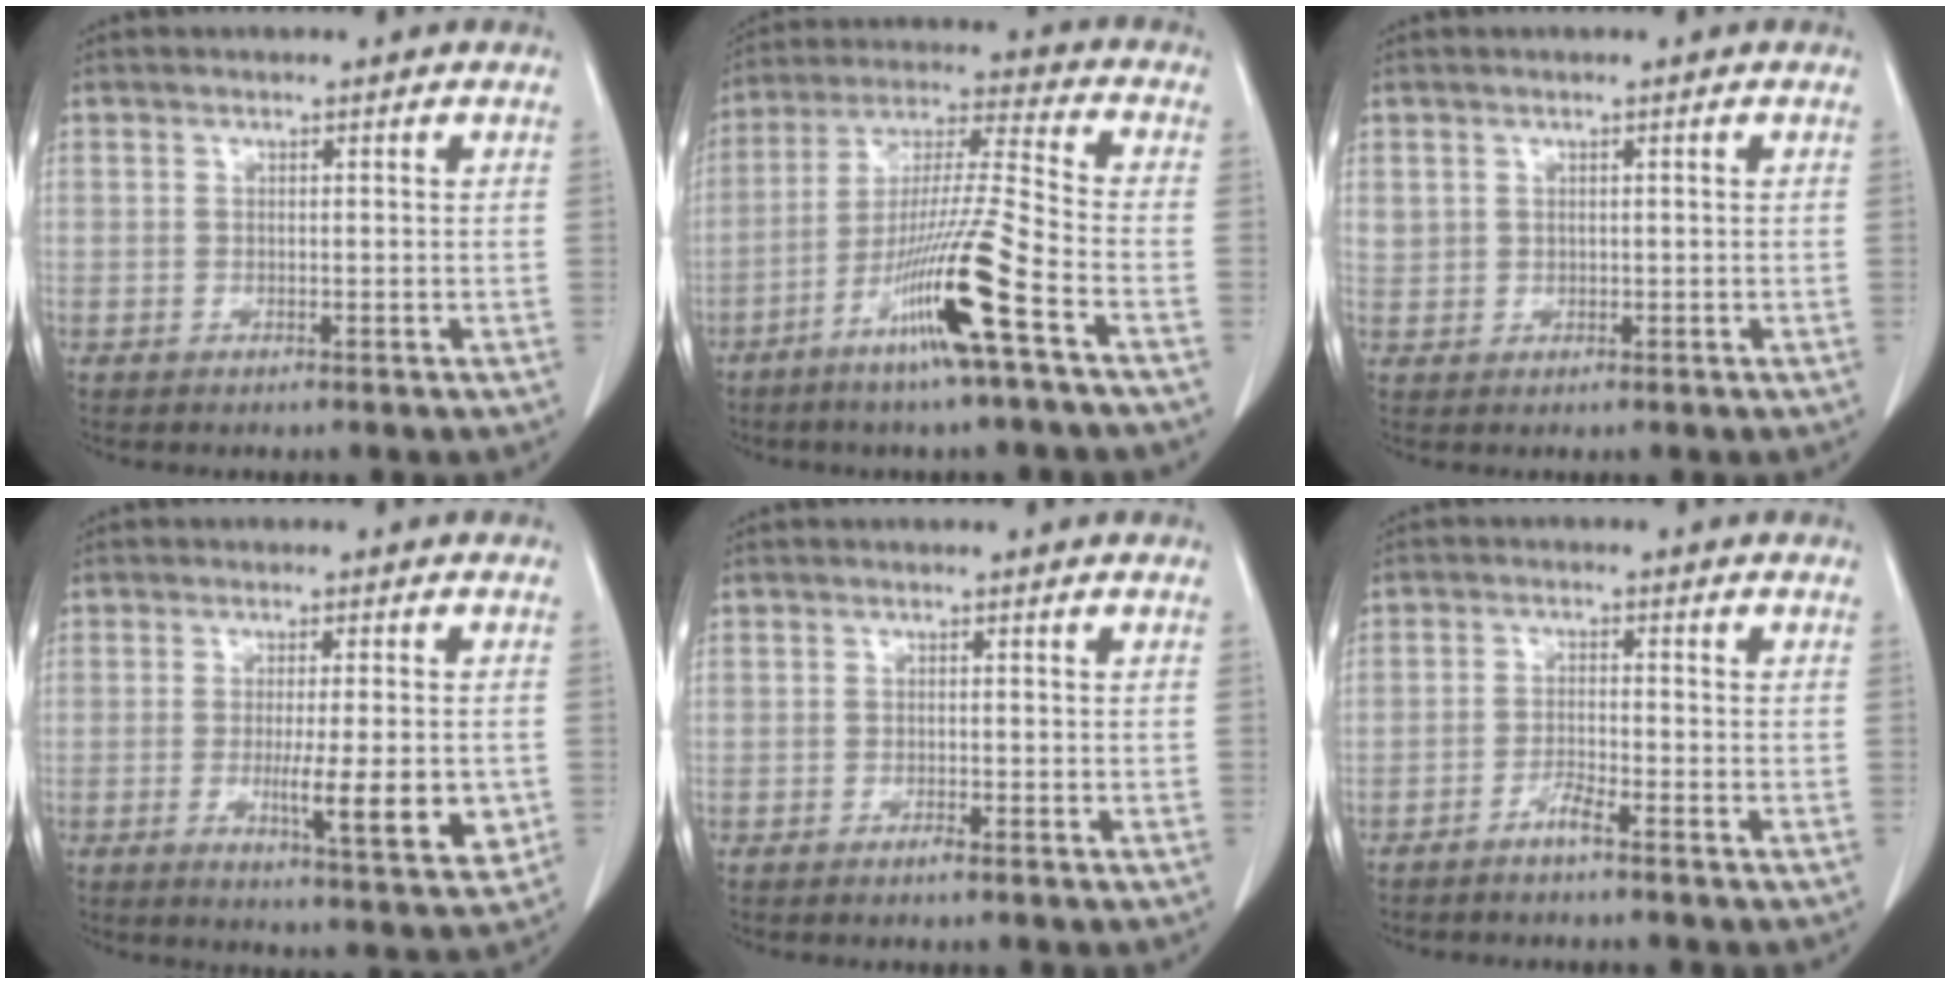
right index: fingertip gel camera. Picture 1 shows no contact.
{"total": 14.3, "force": [-7.1, -1.1, 12.3], "torque": [-0.238, -0.016, -0.133]}
{"total": 1.9, "force": [0.6, 1.8, 0.4], "torque": [0.000, 0.012, 0.017]}
{"total": 9.5, "force": [-2.0, 1.4, 9.2], "torque": [-0.128, -0.015, -0.025]}
{"total": 0.7, "force": [-0.6, -0.1, 0.3], "torque": [-0.006, 0.000, -0.010]}
{"total": 2.3, "force": [-2.0, -0.2, 1.2], "torque": [-0.026, -0.001, -0.041]}